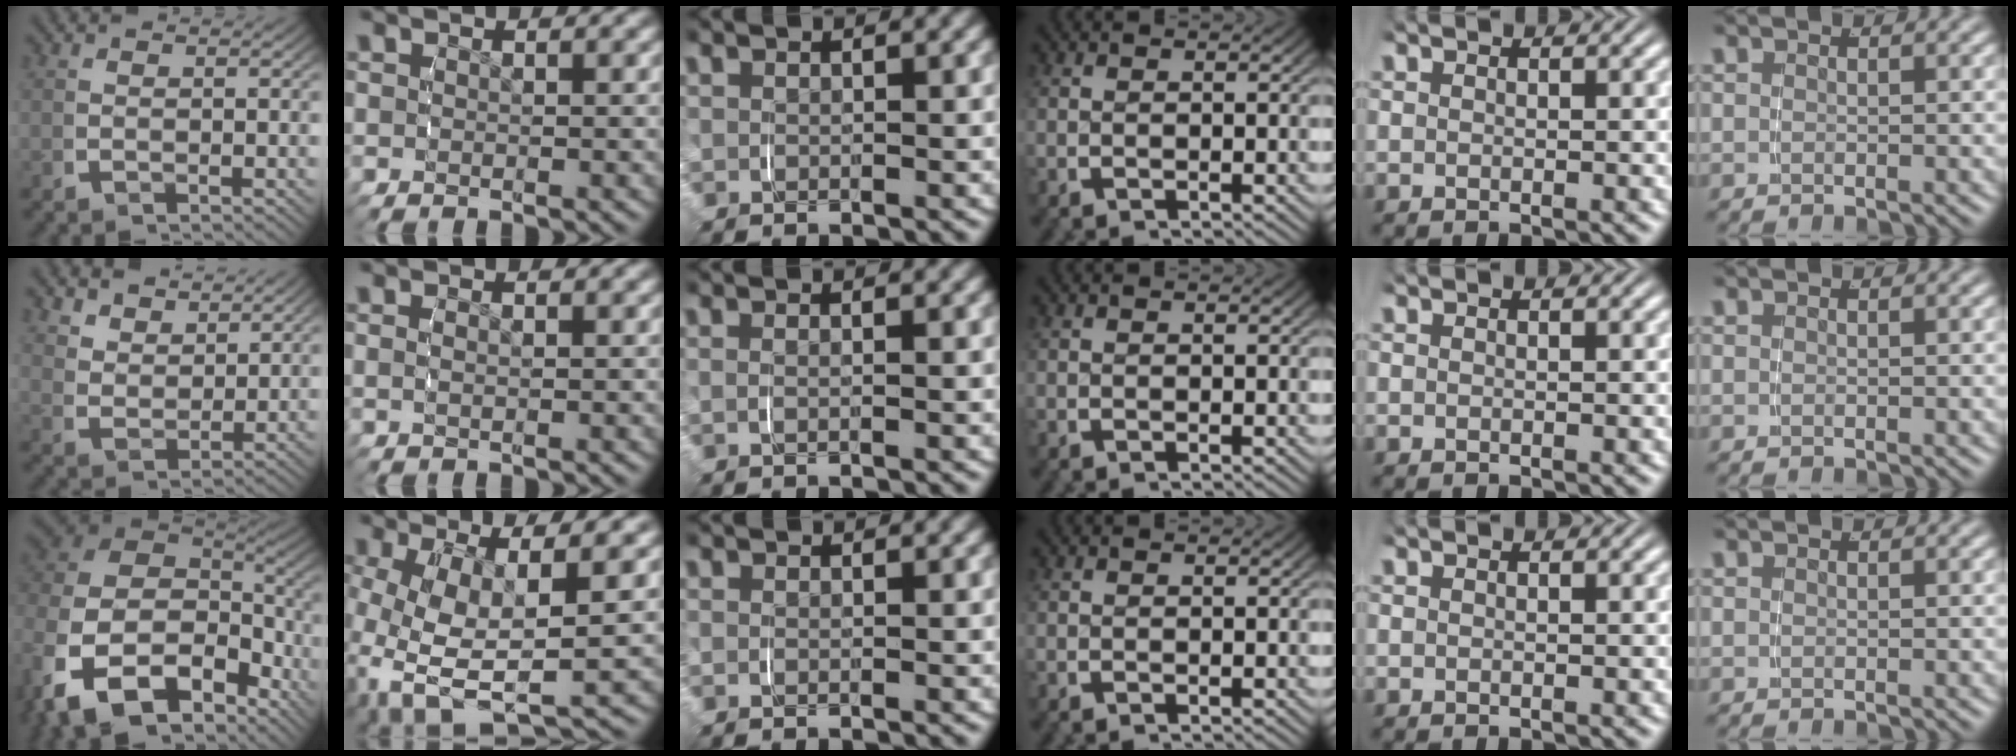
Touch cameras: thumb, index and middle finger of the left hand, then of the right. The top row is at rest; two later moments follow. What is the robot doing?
{"motion": "grasp_and_lifting", "object": "jacket"}